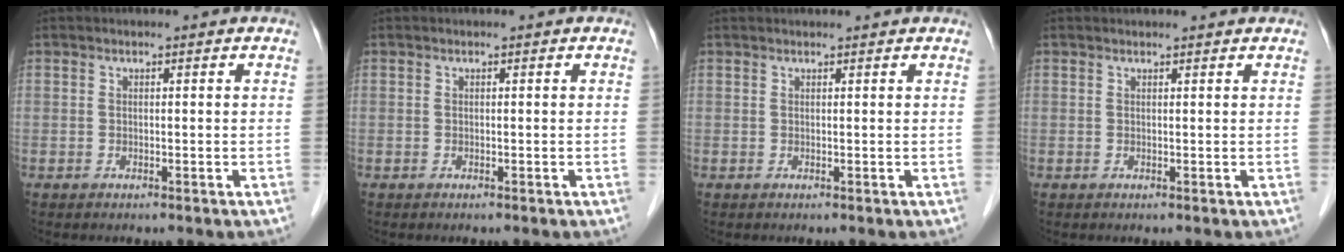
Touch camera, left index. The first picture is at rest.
{"total": 0.0}
{"total": 1.6, "force": [1.5, 0.1, 0.4], "torque": [-0.007, 0.015, 0.022]}
{"total": 2.0, "force": [2.0, 0.1, 0.3], "torque": [-0.008, 0.010, 0.023]}